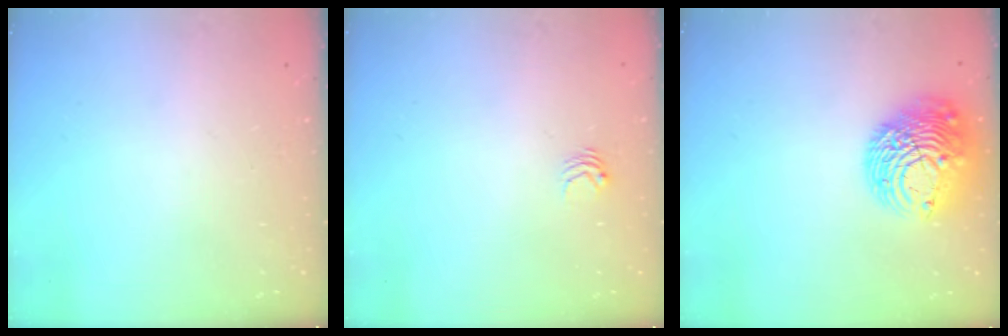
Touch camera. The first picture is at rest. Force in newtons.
{"total": 3.0, "press": 3.0, "slide": 0.4}
{"total": 12.8, "press": 12.8, "slide": 1.5}